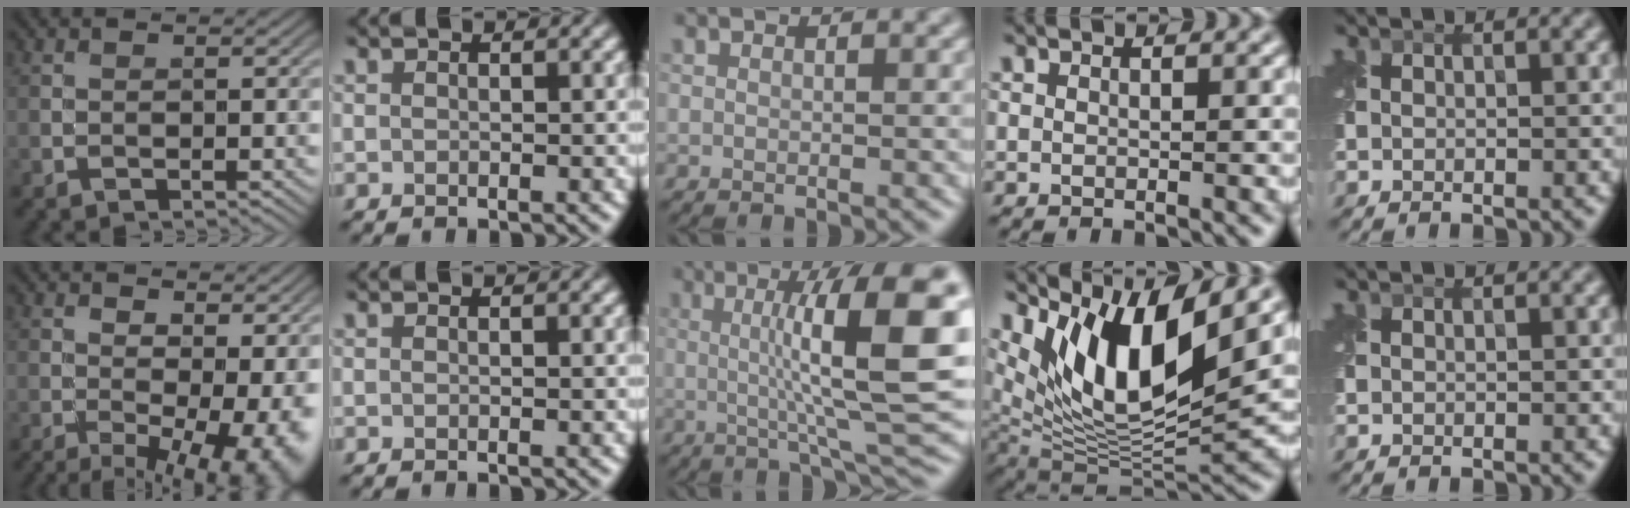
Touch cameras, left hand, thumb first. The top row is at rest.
{"thumb": {"total": 11.9, "force": [-3.5, 4.5, 10.4], "torque": [-0.150, -0.020, -0.040]}, "middle": {"total": 11.6, "force": [1.6, 2.0, 11.3], "torque": [-0.157, 0.007, 0.028]}, "ring": {"total": 11.4, "force": [5.9, 4.0, 8.8], "torque": [-0.154, -0.009, 0.118]}}